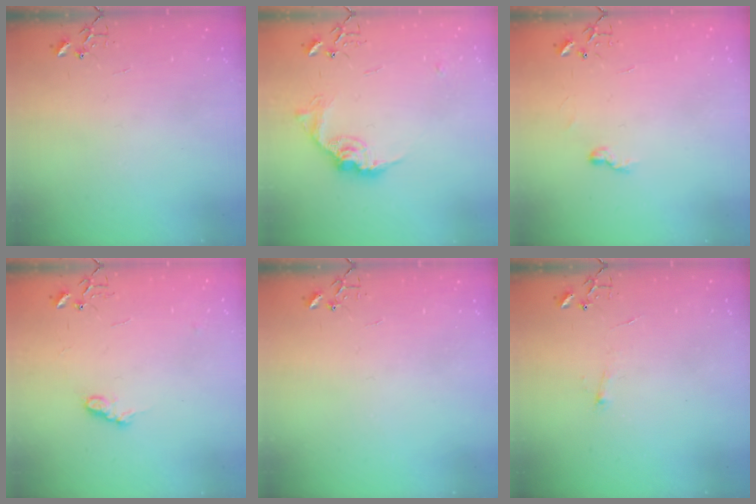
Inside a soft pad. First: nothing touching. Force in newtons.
{"total": 13.4, "press": 13.3, "slide": 0.8}
{"total": 4.6, "press": 4.6, "slide": 0.6}
{"total": 7.6, "press": 7.6, "slide": 0.5}
{"total": 0.0}
{"total": 4.1, "press": 4.0, "slide": 0.6}